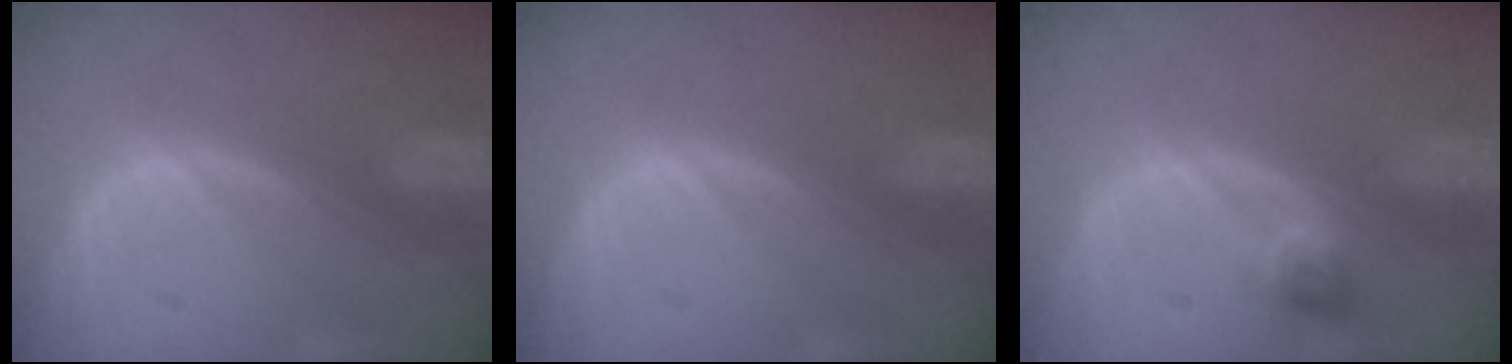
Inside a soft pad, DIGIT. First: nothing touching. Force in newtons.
{"total": 0.0}
{"total": 2.2, "press": 2.1, "slide": 0.8}